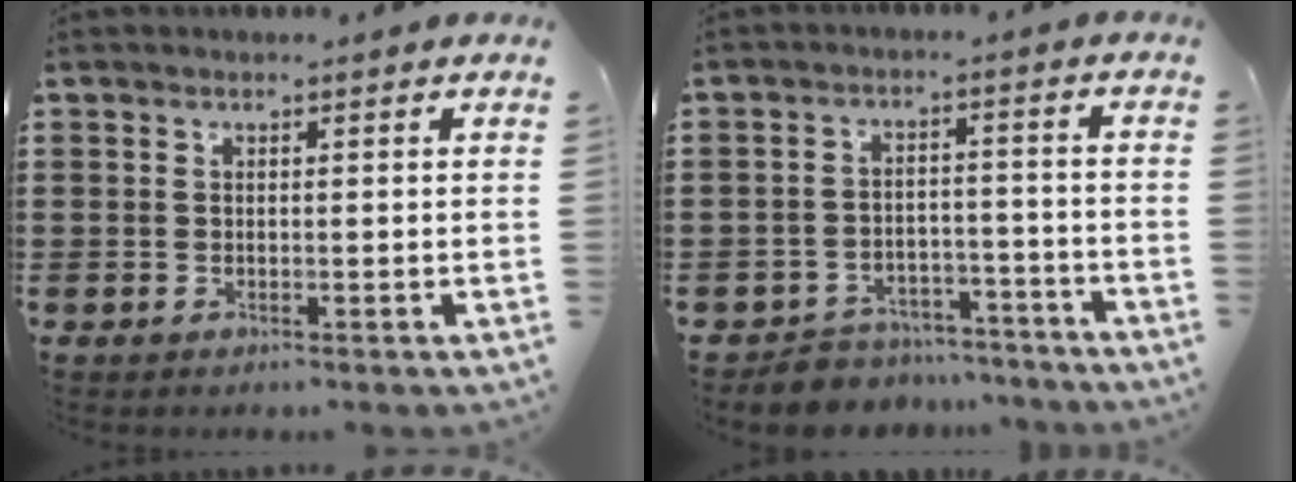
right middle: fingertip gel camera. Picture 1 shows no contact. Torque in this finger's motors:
{"motor_torque": [0.45, -0.42, 0.09, 0.04]}